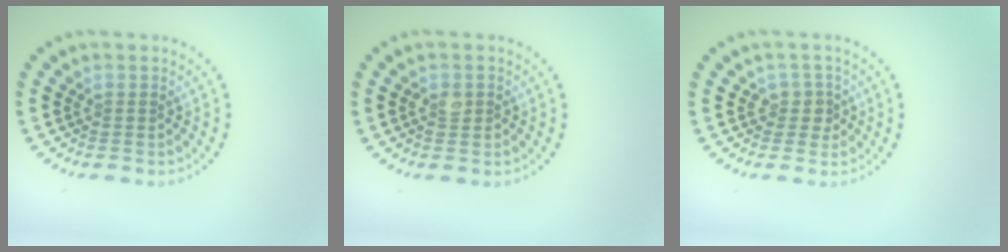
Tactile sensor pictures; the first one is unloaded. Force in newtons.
{"total": 1.4, "press": 1.3, "slide": 0.3}
{"total": 1.8, "press": 1.5, "slide": 1.1}